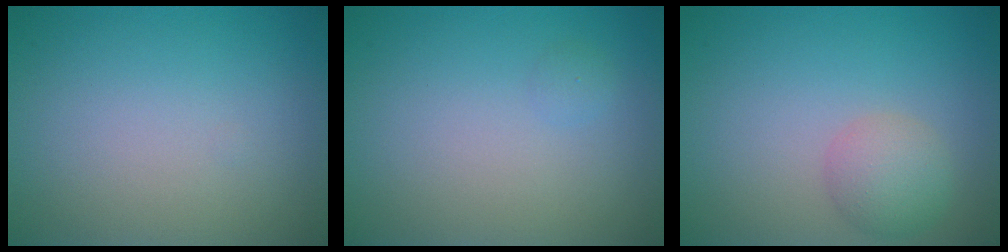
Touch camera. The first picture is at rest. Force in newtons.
{"total": 0.7, "press": 0.7, "slide": 0.1}
{"total": 2.7, "press": 2.7, "slide": 0.1}